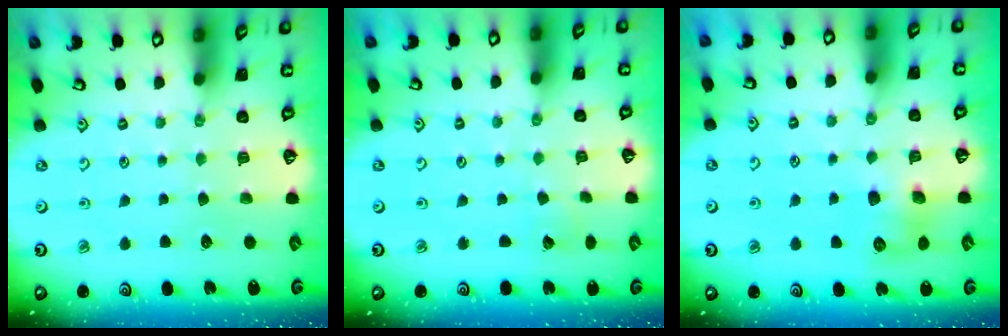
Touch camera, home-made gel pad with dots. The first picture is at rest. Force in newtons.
{"total": 2.0, "press": 2.0, "slide": 0.1}
{"total": 7.8, "press": 7.7, "slide": 0.5}